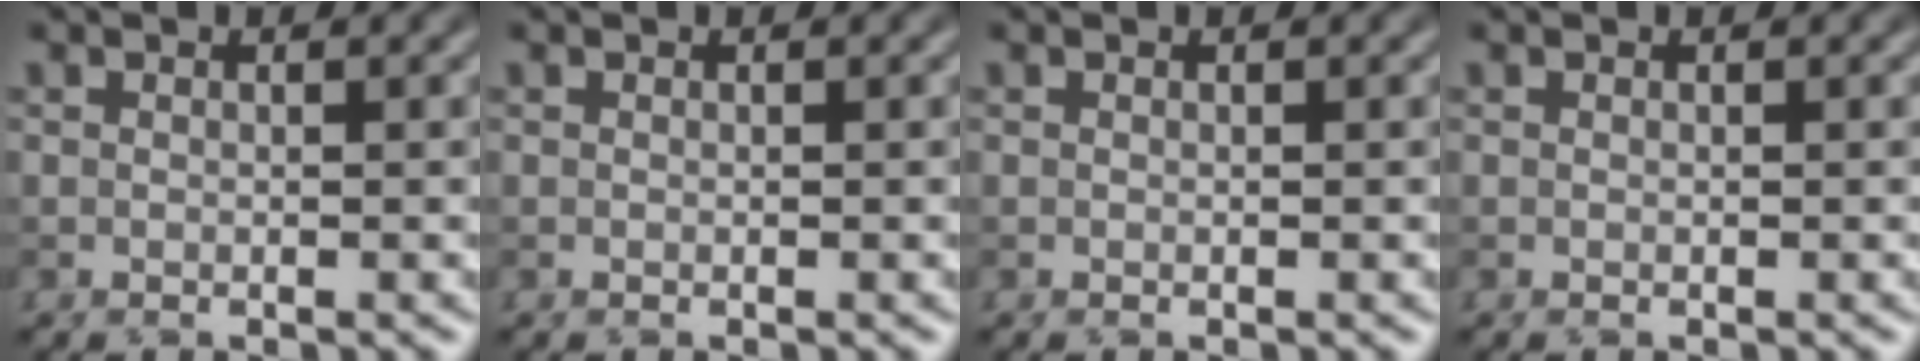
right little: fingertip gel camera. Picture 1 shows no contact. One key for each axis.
{"total": 0.0}
{"total": 0.0}
{"total": 0.0}